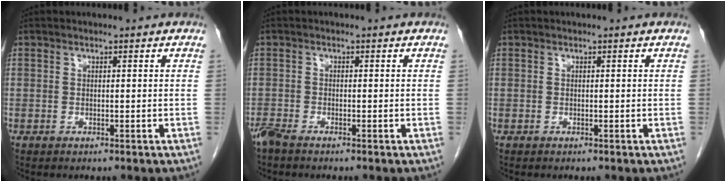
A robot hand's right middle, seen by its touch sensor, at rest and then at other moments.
{"total": 1.9, "force": [-1.7, 0.1, 0.9], "torque": [-0.025, -0.005, -0.036]}
{"total": 0.0}